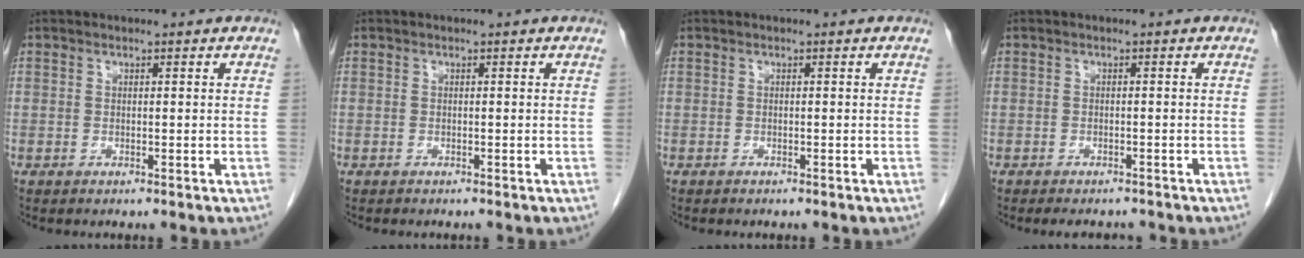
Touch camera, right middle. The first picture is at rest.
{"total": 0.0}
{"total": 0.0}
{"total": 4.2, "force": [-3.7, 1.5, 1.3], "torque": [-0.015, -0.004, -0.047]}